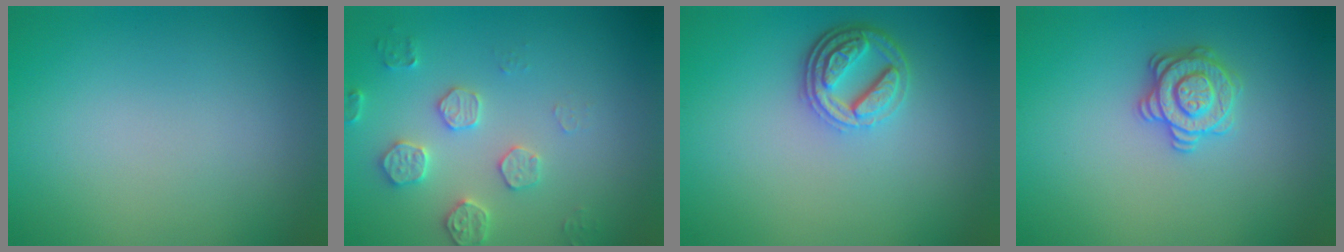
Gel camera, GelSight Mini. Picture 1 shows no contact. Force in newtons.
{"total": 3.2, "press": 3.1, "slide": 0.7}
{"total": 4.1, "press": 3.2, "slide": 2.6}
{"total": 2.9, "press": 2.8, "slide": 0.4}